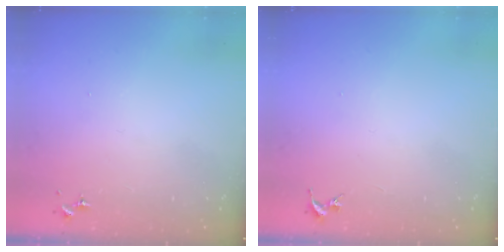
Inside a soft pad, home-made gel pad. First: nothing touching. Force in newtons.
{"total": 0.0}